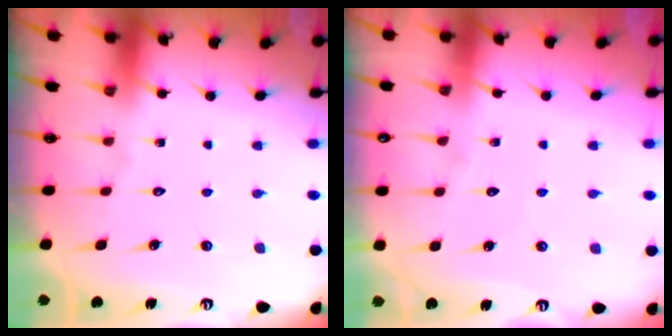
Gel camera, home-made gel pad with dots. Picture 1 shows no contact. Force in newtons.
{"total": 2.0, "press": 2.0, "slide": 0.2}